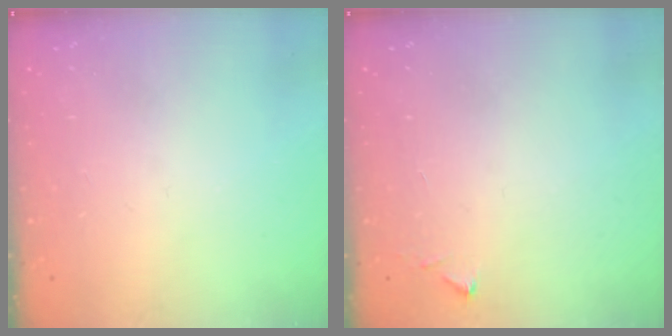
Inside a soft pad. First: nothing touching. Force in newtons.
{"total": 4.8, "press": 4.8, "slide": 0.6}